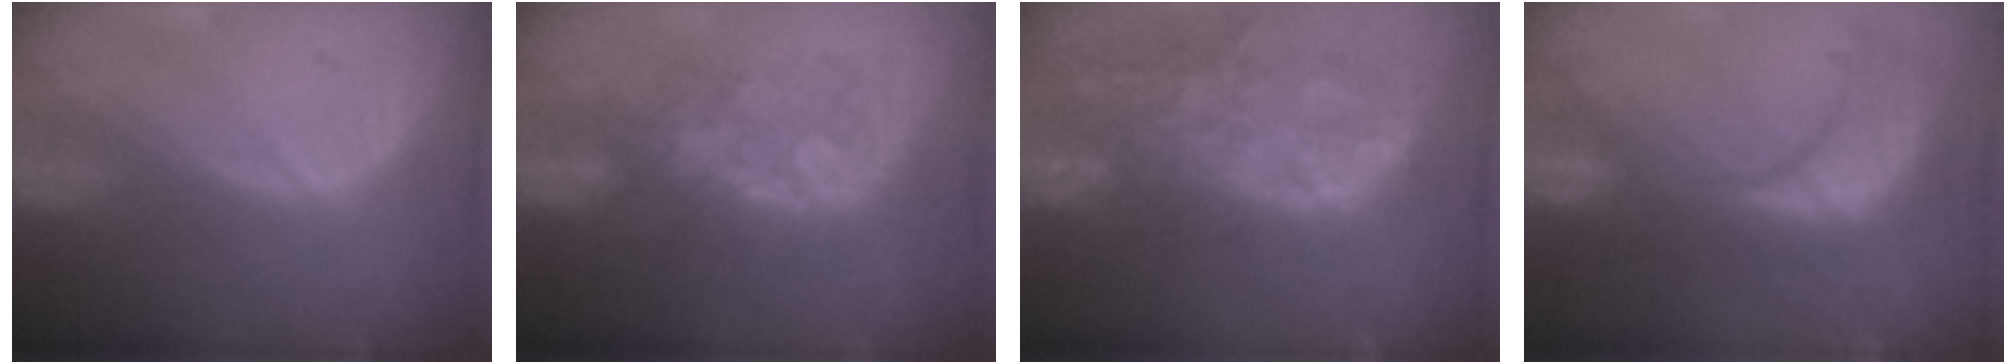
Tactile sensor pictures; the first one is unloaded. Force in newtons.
{"total": 7.6, "press": 7.5, "slide": 1.5}
{"total": 13.7, "press": 11.2, "slide": 7.9}
{"total": 11.9, "press": 10.8, "slide": 4.8}